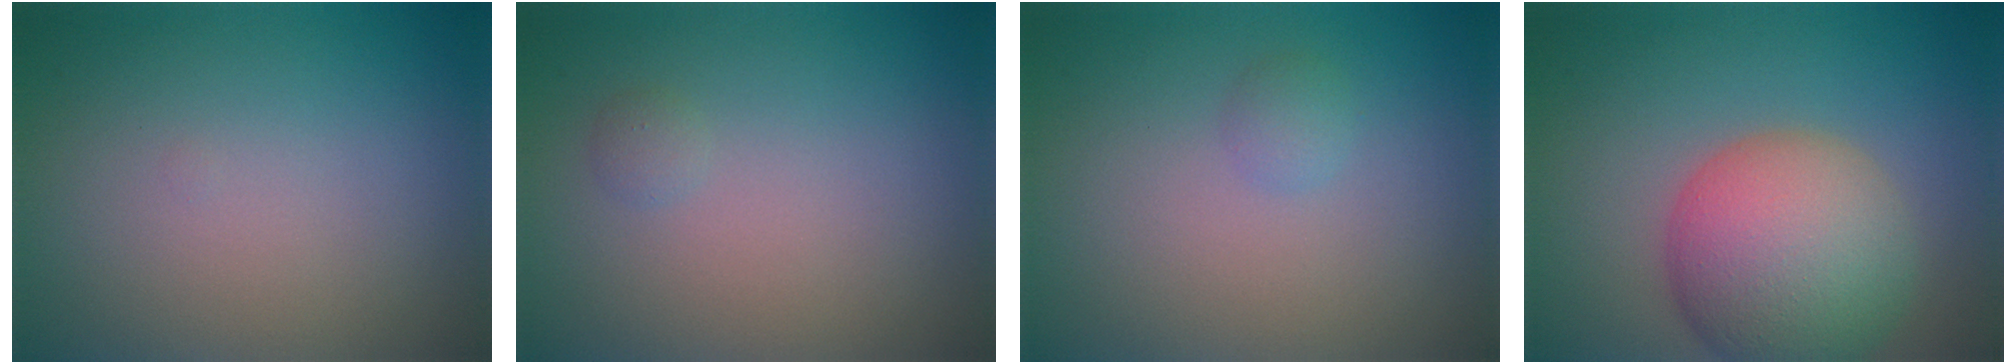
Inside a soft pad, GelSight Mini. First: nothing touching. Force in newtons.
{"total": 0.6, "press": 0.6, "slide": 0.0}
{"total": 0.9, "press": 0.9, "slide": 0.0}
{"total": 8.9, "press": 8.8, "slide": 0.5}